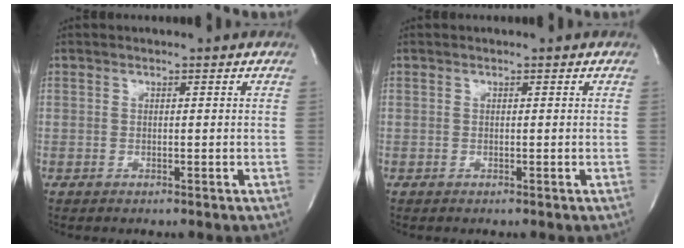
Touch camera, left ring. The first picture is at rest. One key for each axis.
{"total": 0.0}